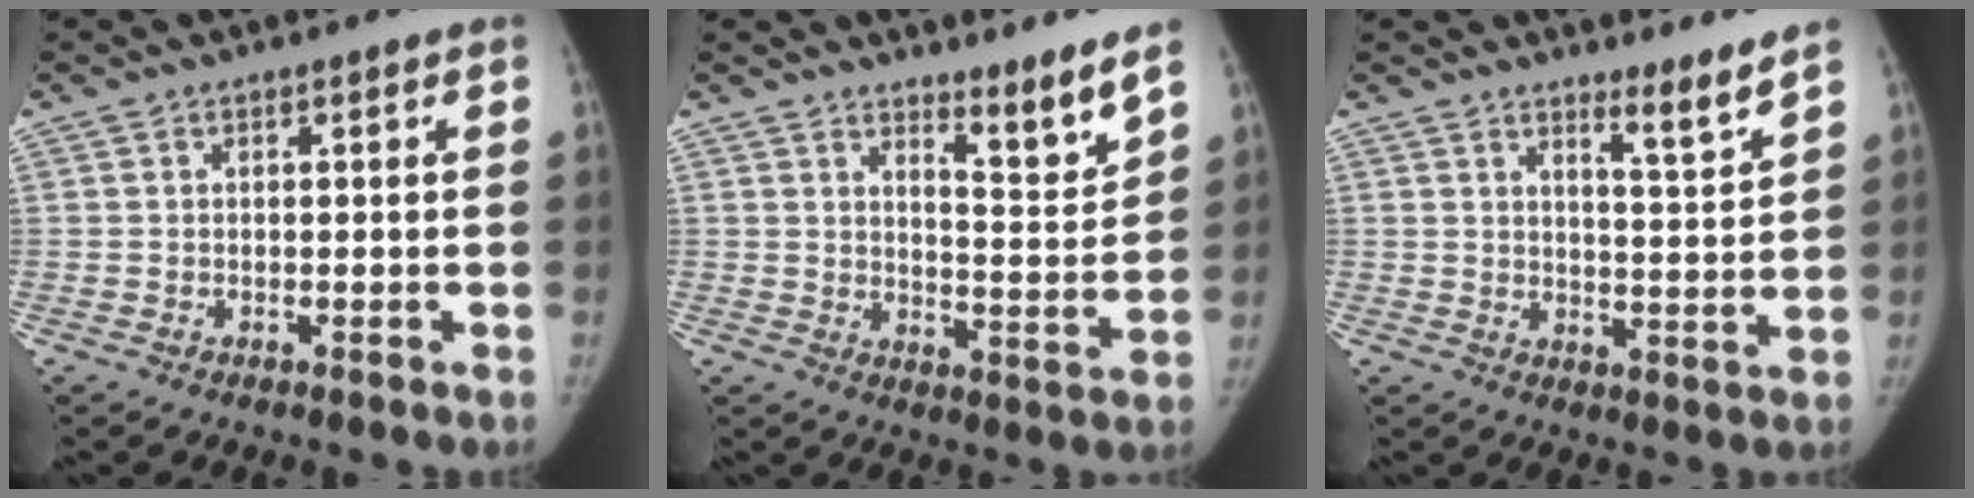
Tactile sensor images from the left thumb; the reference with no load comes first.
{"total": 6.8, "force": [5.8, 0.7, 3.6], "torque": [-0.041, -0.061, 0.090]}
{"total": 5.2, "force": [4.4, -0.1, 2.9], "torque": [-0.041, -0.051, 0.070]}